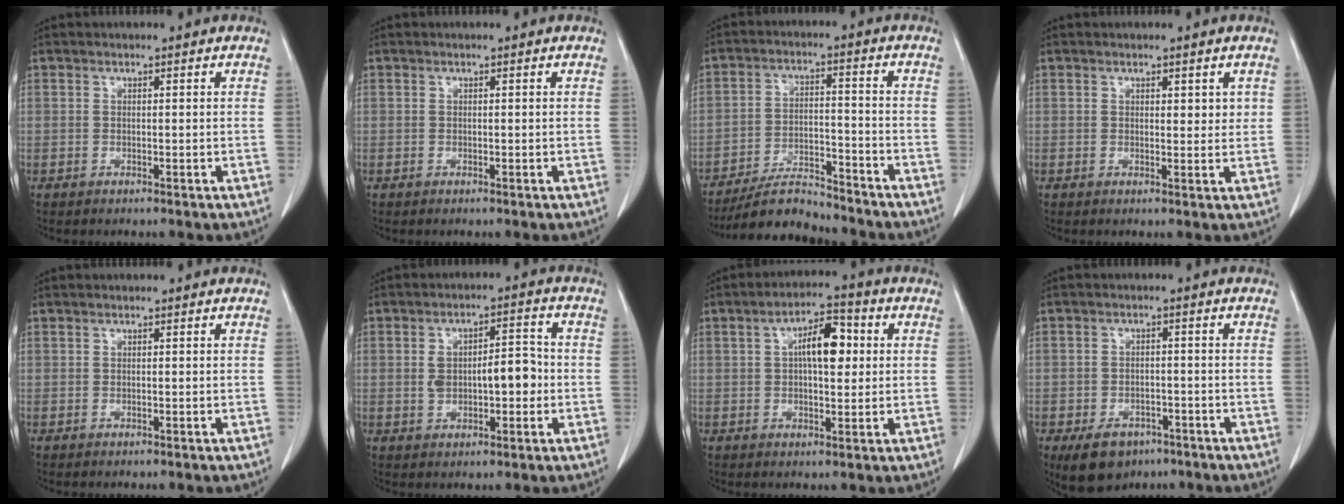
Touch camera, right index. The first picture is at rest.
{"total": 0.0}
{"total": 9.0, "force": [-8.6, 1.4, 2.3], "torque": [-0.036, -0.003, -0.151]}
{"total": 1.9, "force": [0.9, 1.0, 1.4], "torque": [-0.010, -0.006, 0.013]}
{"total": 0.0}
{"total": 7.6, "force": [-0.4, 3.4, 6.8], "torque": [-0.118, 0.021, -0.001]}
{"total": 7.7, "force": [1.4, 2.9, 7.0], "torque": [-0.119, 0.020, 0.021]}
{"total": 6.8, "force": [-4.2, 4.5, 2.8], "torque": [-0.051, 0.001, -0.056]}